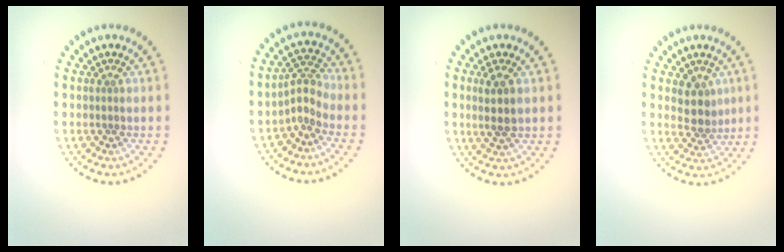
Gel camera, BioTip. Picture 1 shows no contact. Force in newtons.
{"total": 2.4, "press": 1.5, "slide": 1.8}
{"total": 2.7, "press": 2.5, "slide": 1.1}
{"total": 2.6, "press": 2.3, "slide": 1.2}